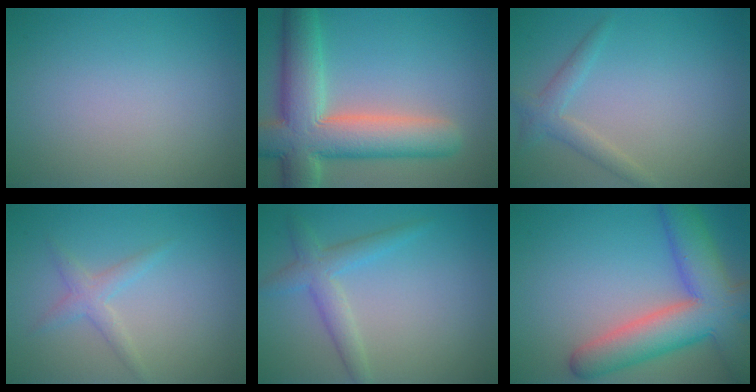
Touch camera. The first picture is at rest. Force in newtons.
{"total": 10.3, "press": 10.2, "slide": 0.6}
{"total": 2.0, "press": 2.0, "slide": 0.1}
{"total": 1.9, "press": 1.9, "slide": 0.0}
{"total": 2.8, "press": 2.8, "slide": 0.0}
{"total": 9.5, "press": 9.5, "slide": 0.6}